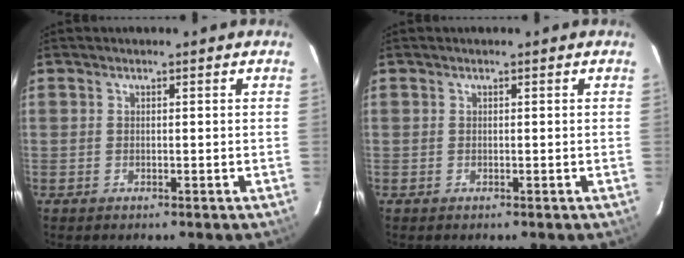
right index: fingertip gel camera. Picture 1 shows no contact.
{"total": 0.0}